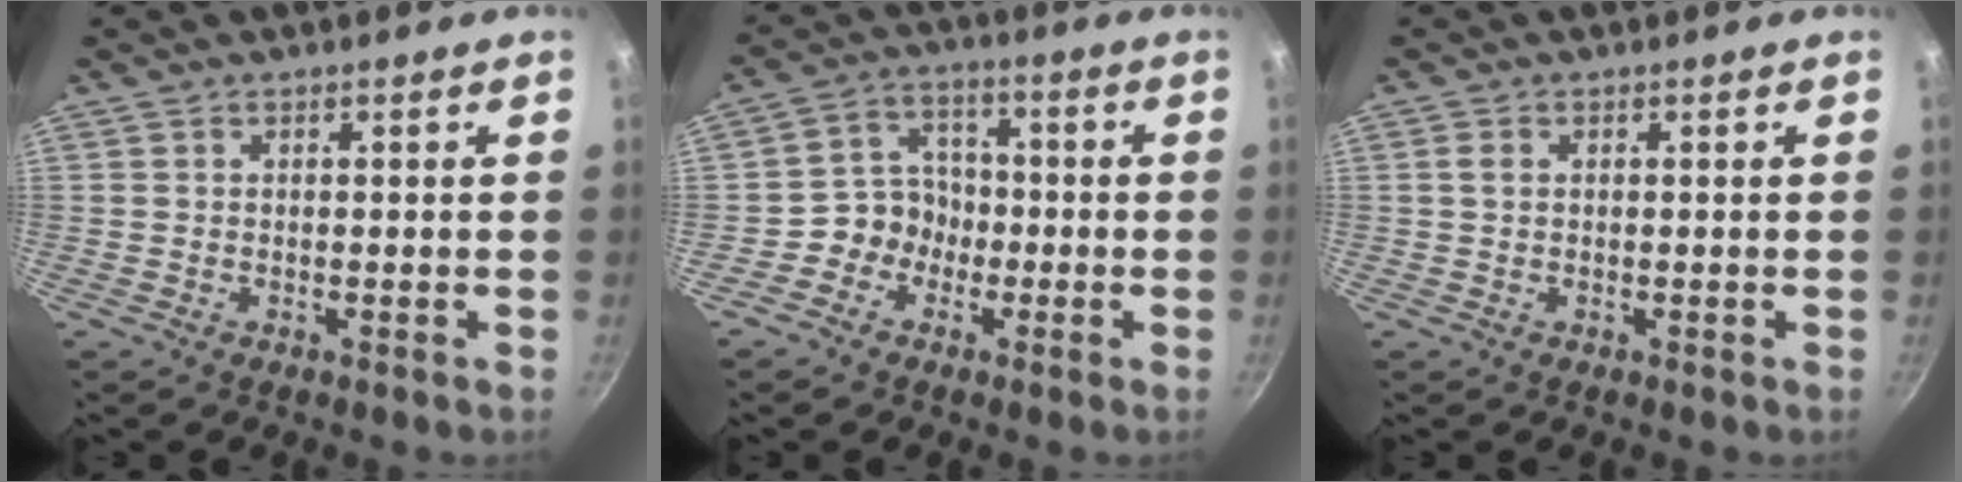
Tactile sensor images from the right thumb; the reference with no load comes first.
{"total": 6.4, "force": [-2.4, 5.6, 1.8], "torque": [0.011, 0.037, -0.052]}
{"total": 1.4, "force": [0.3, 1.0, 1.0], "torque": [-0.017, 0.002, 0.004]}